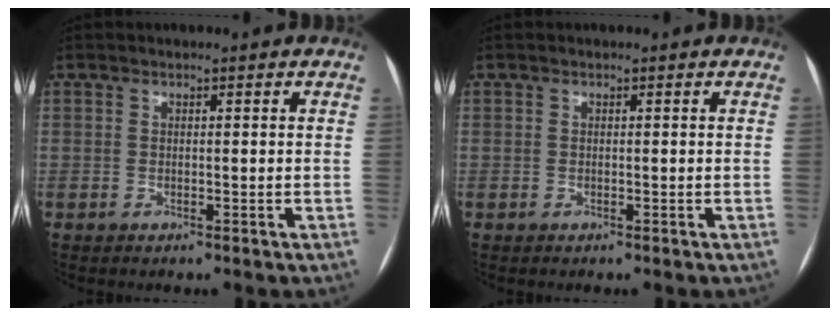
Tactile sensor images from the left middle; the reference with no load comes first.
{"total": 0.0}